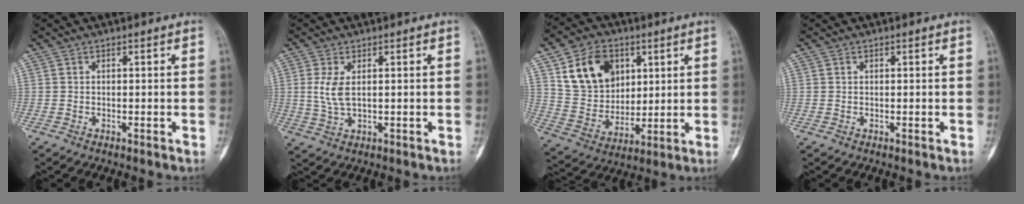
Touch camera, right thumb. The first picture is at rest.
{"total": 4.2, "force": [0.9, 1.8, 3.7], "torque": [-0.086, -0.005, 0.026]}
{"total": 15.1, "force": [6.0, 11.3, 7.9], "torque": [-0.100, -0.019, 0.121]}
{"total": 0.0}